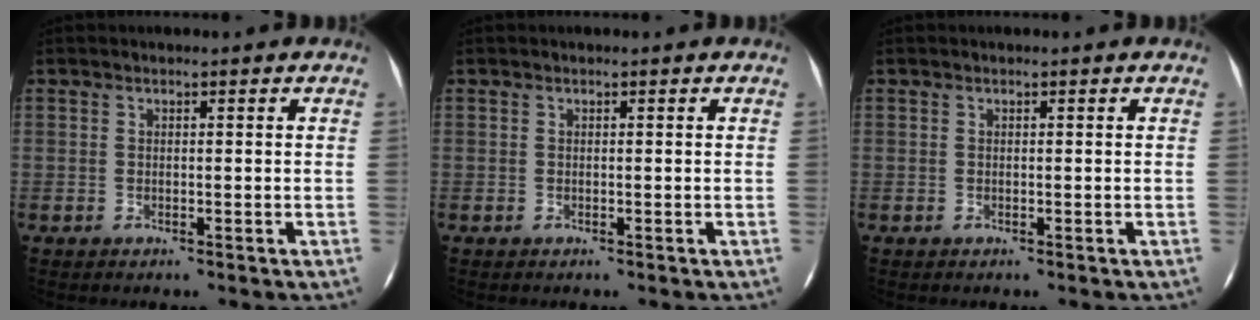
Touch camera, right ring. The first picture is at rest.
{"total": 0.0}
{"total": 0.0}